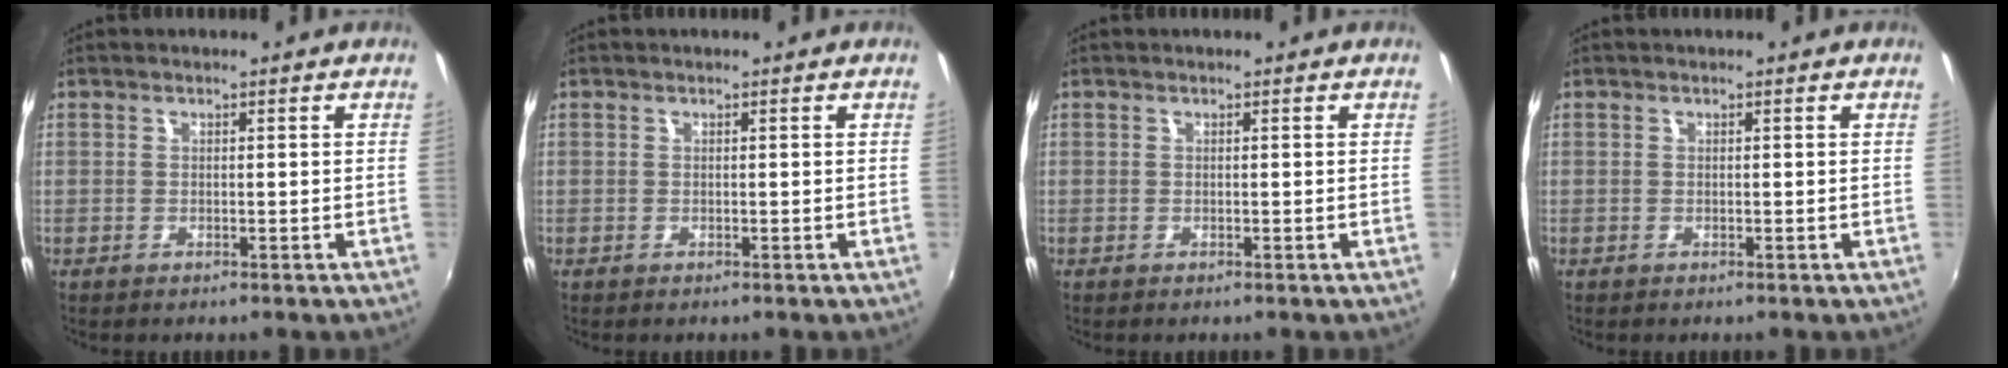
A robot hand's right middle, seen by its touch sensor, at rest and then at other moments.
{"total": 0.0}
{"total": 0.0}
{"total": 0.0}